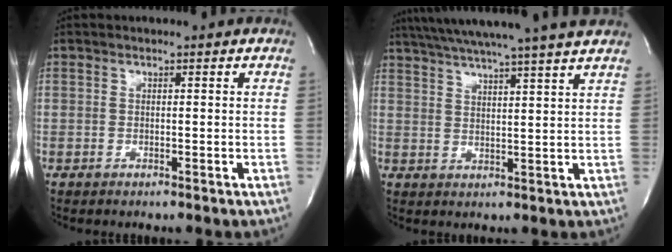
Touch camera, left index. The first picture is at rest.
{"total": 17.9, "force": [15.7, -1.1, 8.5], "torque": [-0.149, 0.001, 0.218]}